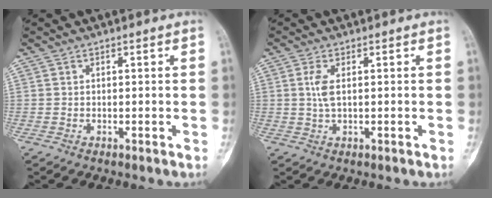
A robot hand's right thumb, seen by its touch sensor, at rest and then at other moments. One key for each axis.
{"total": 3.1, "fx": 0.4, "fy": 0.9, "fz": 2.9, "tx": -0.072, "ty": 0.001, "tz": 0.010}